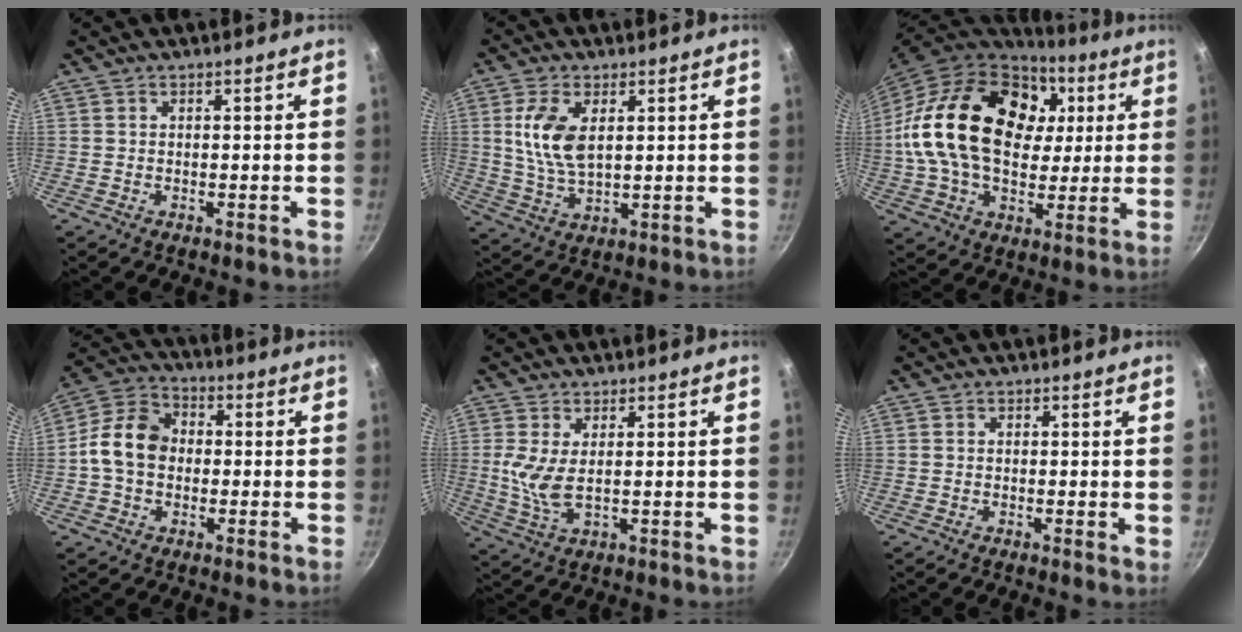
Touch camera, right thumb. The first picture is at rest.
{"total": 9.6, "force": [2.4, 5.2, 7.8], "torque": [-0.153, -0.012, 0.050]}
{"total": 28.8, "force": [5.7, 19.5, 20.5], "torque": [-0.357, 0.016, 0.094]}
{"total": 10.8, "force": [-0.4, 8.4, 6.8], "torque": [-0.094, 0.027, -0.029]}
{"total": 5.7, "force": [1.2, 2.3, 5.1], "torque": [-0.109, -0.011, 0.030]}
{"total": 0.6, "force": [0.1, 0.2, 0.6], "torque": [-0.008, -0.002, -0.002]}